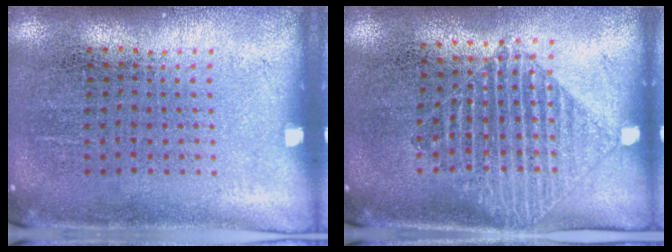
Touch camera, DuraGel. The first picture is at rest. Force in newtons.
{"total": 1.3, "press": 1.1, "slide": 0.6}